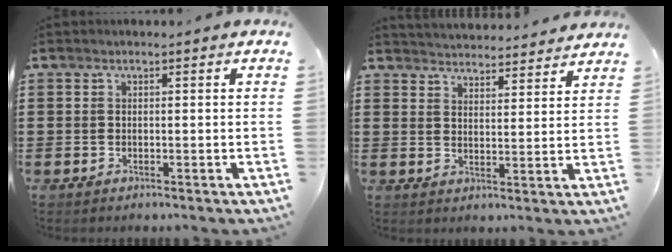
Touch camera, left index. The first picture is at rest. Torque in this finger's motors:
{"motor_torque": [2.14, 0.00, 0.15, 0.02]}